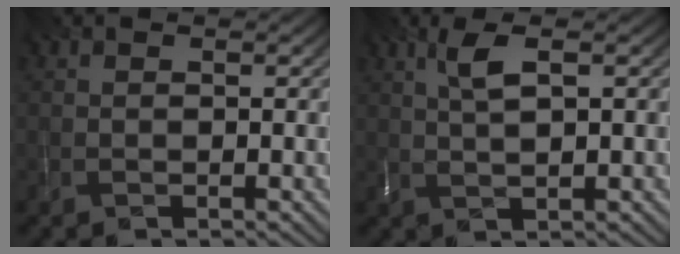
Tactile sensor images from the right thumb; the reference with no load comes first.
{"total": 3.3, "force": [1.3, 0.4, 3.0], "torque": [-0.071, 0.005, 0.030]}